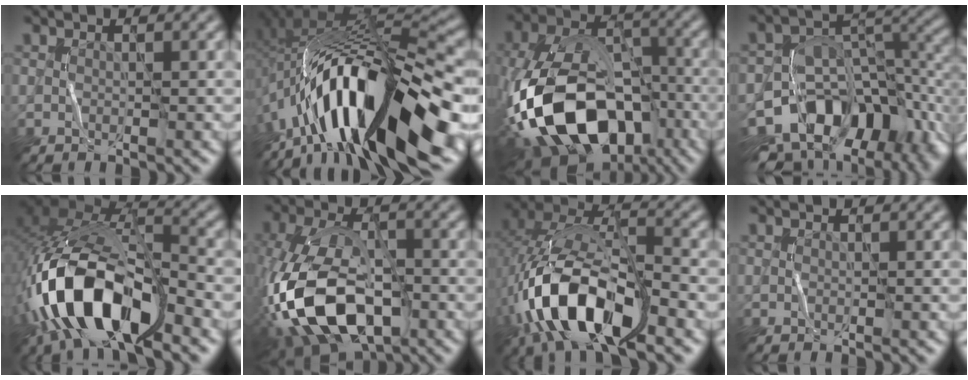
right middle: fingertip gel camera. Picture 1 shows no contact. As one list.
[{"total": 16.7, "force": [-6.4, 5.0, 14.6], "torque": [-0.249, 0.026, -0.109]}, {"total": 15.5, "force": [-6.0, 9.2, 10.9], "torque": [-0.203, -0.004, -0.117]}, {"total": 13.6, "force": [-6.8, 8.7, 7.8], "torque": [-0.140, -0.012, -0.092]}, {"total": 14.2, "force": [-6.0, 6.7, 11.0], "torque": [-0.222, 0.000, -0.109]}, {"total": 13.0, "force": [-5.3, 6.6, 9.8], "torque": [-0.217, -0.010, -0.095]}, {"total": 12.9, "force": [-5.2, 5.3, 10.5], "torque": [-0.219, 0.007, -0.101]}, {"total": 0.0}]